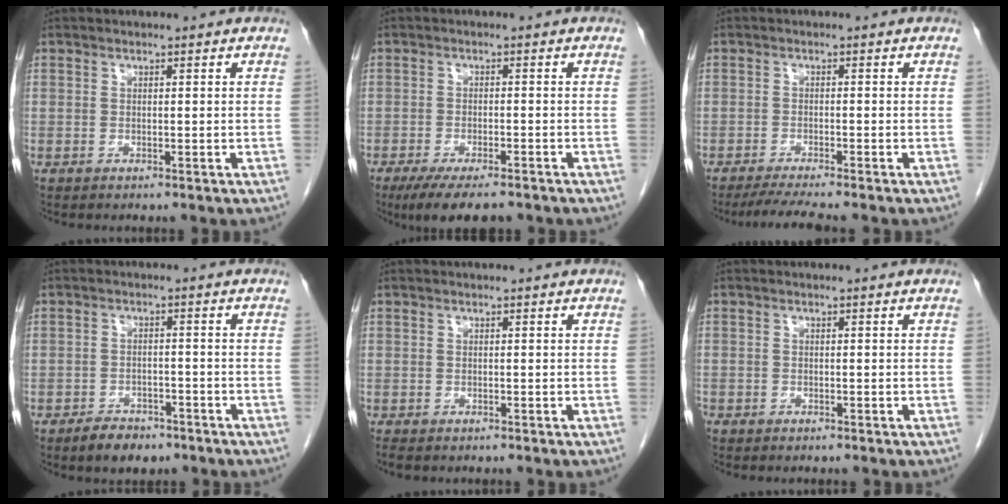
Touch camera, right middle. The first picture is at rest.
{"total": 8.2, "force": [-6.4, 2.0, 4.8], "torque": [-0.072, -0.014, -0.097]}
{"total": 4.6, "force": [-3.9, -0.7, 2.2], "torque": [-0.036, -0.016, -0.067]}
{"total": 4.5, "force": [-3.4, 2.3, 1.9], "torque": [-0.034, 0.002, -0.049]}
{"total": 1.7, "force": [-1.4, 0.6, 0.7], "torque": [-0.016, -0.006, -0.019]}
{"total": 0.8, "force": [-0.7, 0.4, 0.1], "torque": [-0.006, 0.001, -0.013]}